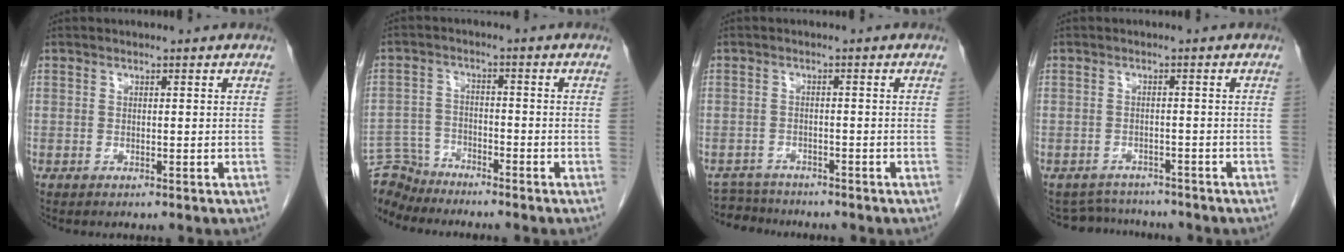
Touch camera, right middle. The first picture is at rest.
{"total": 6.3, "force": [-6.2, 1.1, -0.8], "torque": [0.011, 0.002, -0.118]}
{"total": 4.3, "force": [-4.2, 0.8, -0.6], "torque": [0.013, -0.007, -0.074]}
{"total": 4.5, "force": [-4.3, 1.1, -0.6], "torque": [0.007, 0.008, -0.066]}